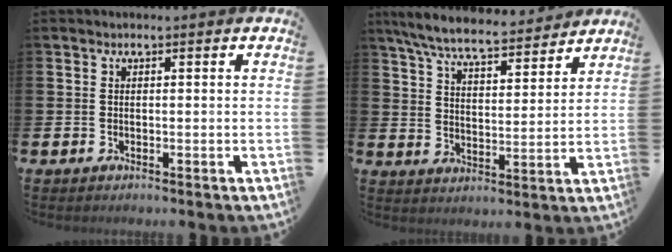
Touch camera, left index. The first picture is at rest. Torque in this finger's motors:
{"motor_torque": [0.51, -0.49, 0.38, 0.10]}